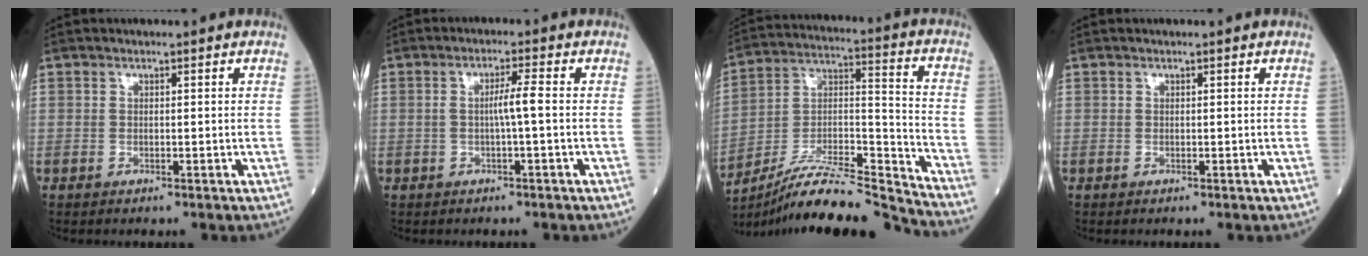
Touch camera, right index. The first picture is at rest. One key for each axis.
{"total": 2.9, "fx": -0.3, "fy": -0.4, "fz": 2.8, "tx": -0.050, "ty": 0.004, "tz": -0.003}
{"total": 19.3, "fx": -18.2, "fy": -1.1, "fz": 6.3, "tx": -0.124, "ty": 0.015, "tz": -0.313}
{"total": 0.0}